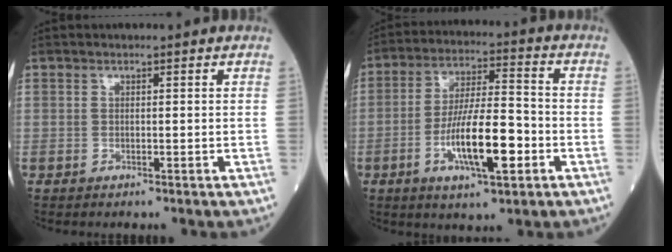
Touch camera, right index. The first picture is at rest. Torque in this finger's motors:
{"motor_torque": [1.88, -0.26, 0.90, 0.21]}